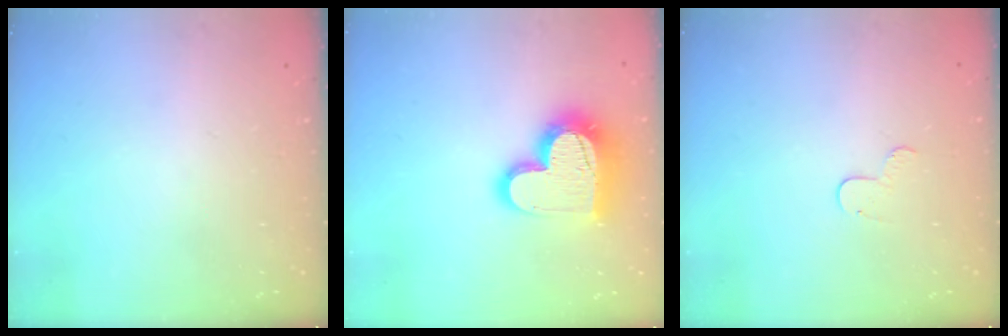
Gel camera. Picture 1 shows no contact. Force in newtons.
{"total": 17.4, "press": 17.3, "slide": 1.5}
{"total": 4.9, "press": 4.9, "slide": 0.5}